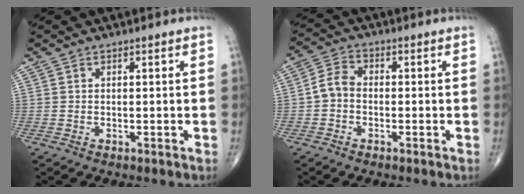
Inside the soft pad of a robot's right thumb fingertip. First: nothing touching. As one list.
[{"total": 4.3, "force": [-0.9, 3.1, 2.7], "torque": [-0.047, 0.016, -0.029]}]